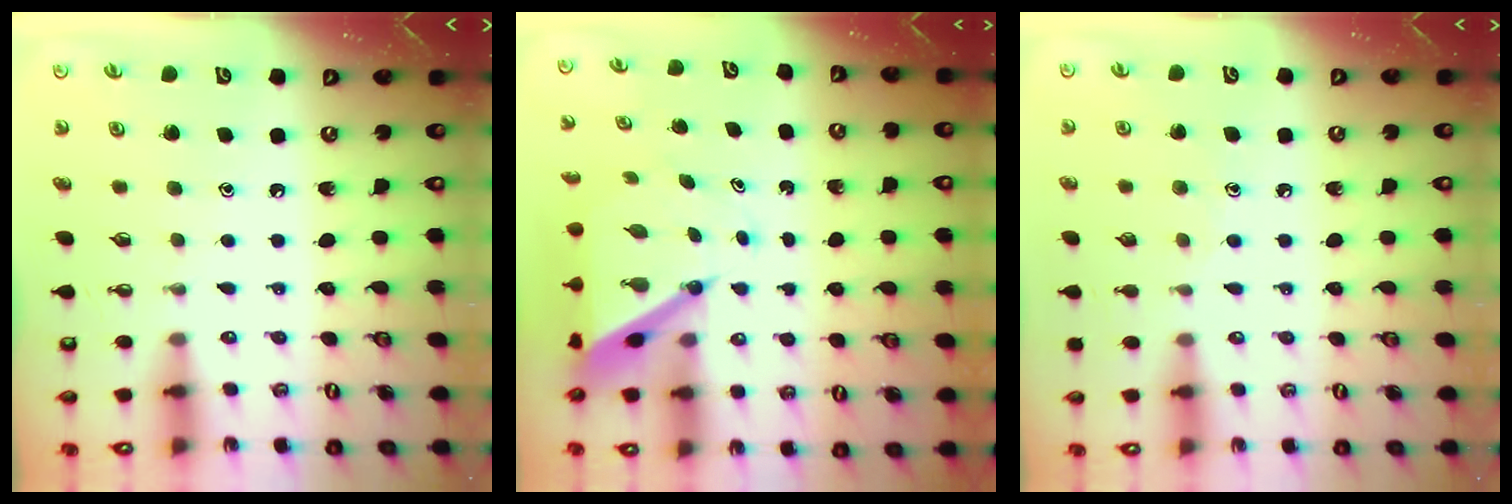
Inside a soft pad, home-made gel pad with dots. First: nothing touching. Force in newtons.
{"total": 7.4, "press": 7.4, "slide": 0.6}
{"total": 5.6, "press": 5.6, "slide": 0.5}